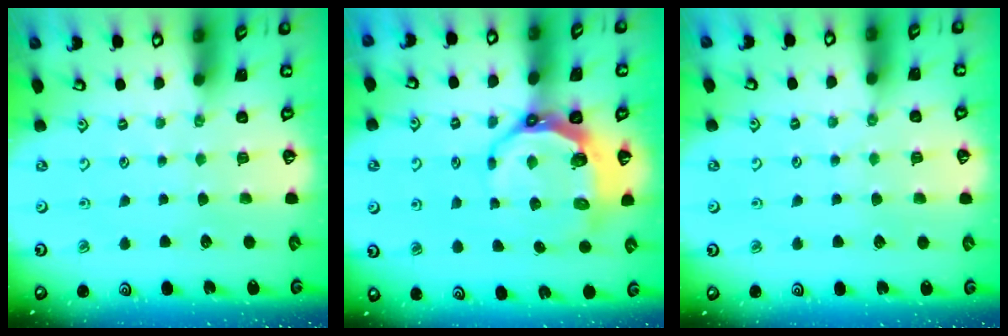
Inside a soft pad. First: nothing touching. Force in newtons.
{"total": 7.8, "press": 6.9, "slide": 3.7}
{"total": 2.7, "press": 2.7, "slide": 0.5}